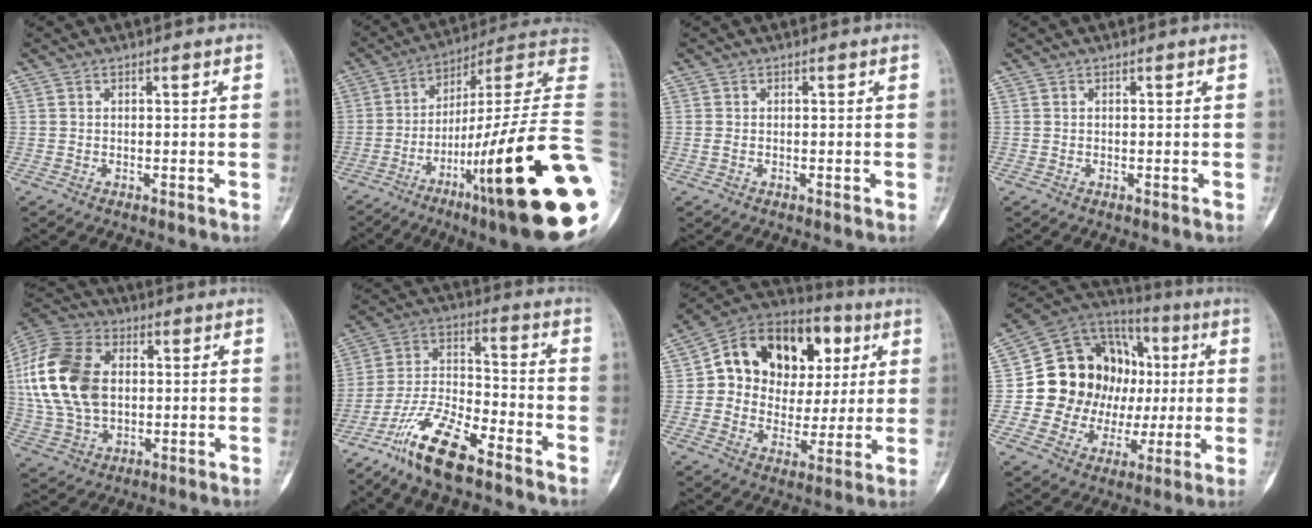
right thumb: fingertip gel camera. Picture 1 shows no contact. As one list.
[{"total": 33.5, "force": [-9.2, 4.9, 31.8], "torque": [-0.370, 0.046, -0.152]}, {"total": 0.8, "force": [-0.2, 0.5, 0.6], "torque": [-0.018, 0.002, -0.005]}, {"total": 0.0}, {"total": 20.0, "force": [2.2, 13.3, 14.7], "torque": [-0.299, 0.008, 0.043]}, {"total": 14.1, "force": [-9.9, 4.3, 9.0], "torque": [-0.176, 0.061, -0.192]}, {"total": 20.8, "force": [5.0, 16.1, 12.1], "torque": [-0.136, 0.036, 0.085]}, {"total": 23.2, "force": [1.2, 18.8, 13.6], "torque": [-0.152, 0.047, 0.038]}]